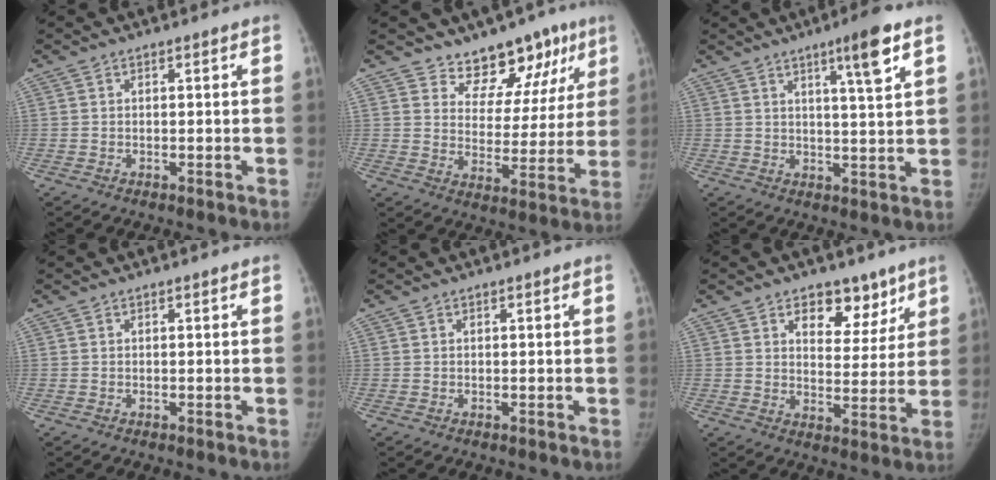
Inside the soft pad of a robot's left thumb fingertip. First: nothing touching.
{"total": 13.4, "force": [9.8, 7.9, 4.5], "torque": [0.002, -0.059, 0.129]}
{"total": 7.7, "force": [4.2, 0.5, 6.4], "torque": [-0.098, -0.022, 0.064]}
{"total": 0.0}
{"total": 0.0}
{"total": 9.4, "force": [5.9, 5.7, 4.5], "torque": [-0.022, -0.033, 0.089]}